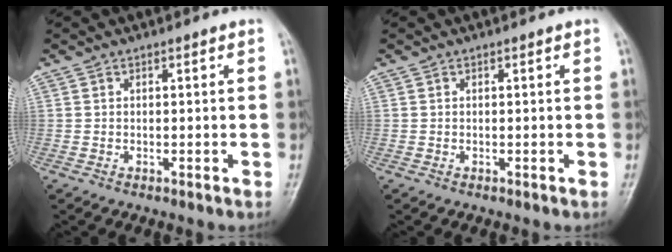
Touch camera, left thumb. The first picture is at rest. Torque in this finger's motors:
{"motor_torque": [0.01, 0.00, 0.02, -0.03, 0.00]}